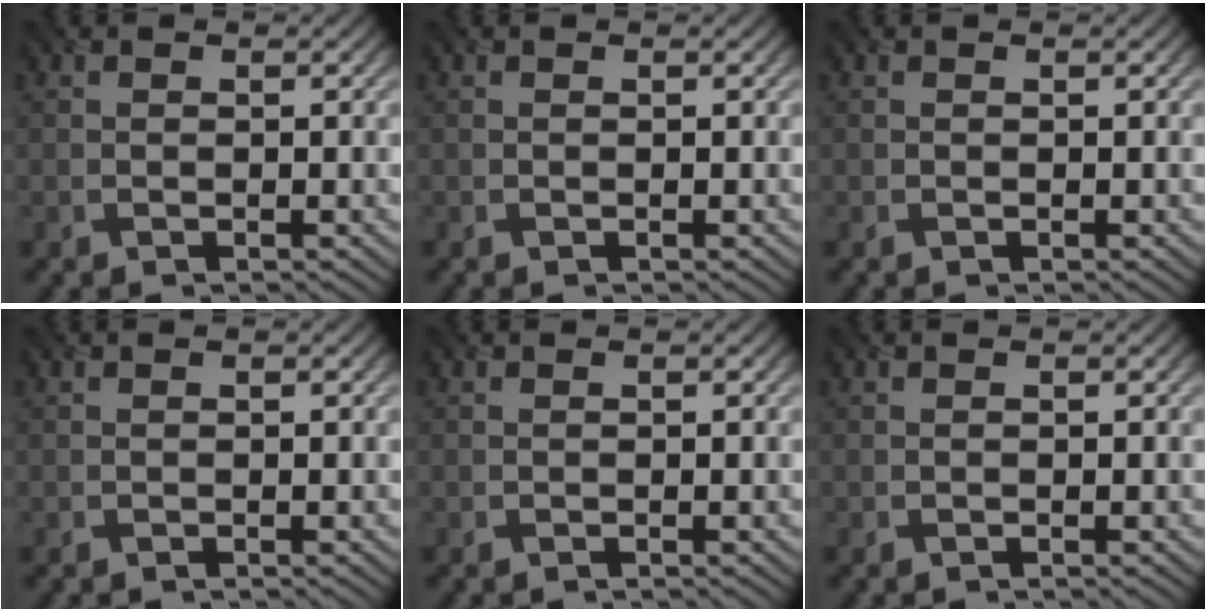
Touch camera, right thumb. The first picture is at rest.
{"total": 0.0}
{"total": 0.0}
{"total": 0.0}
{"total": 0.0}
{"total": 0.0}